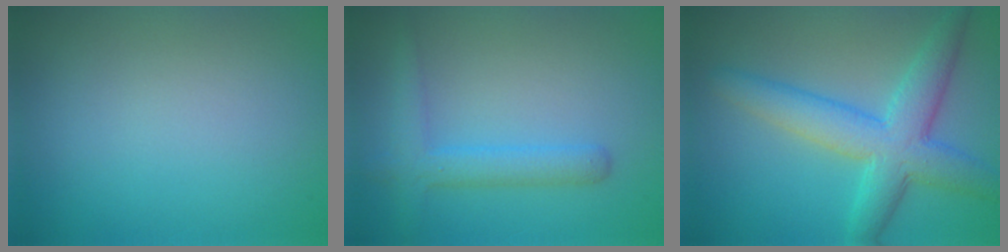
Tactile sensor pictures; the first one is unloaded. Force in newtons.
{"total": 3.0, "press": 3.0, "slide": 0.2}
{"total": 6.3, "press": 6.3, "slide": 0.2}